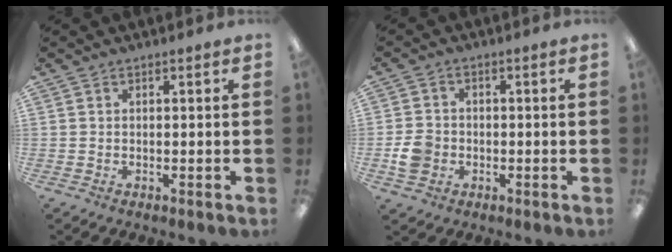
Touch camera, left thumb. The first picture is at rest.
{"total": 5.0, "force": [-1.4, 4.3, 2.3], "torque": [-0.036, 0.007, -0.025]}